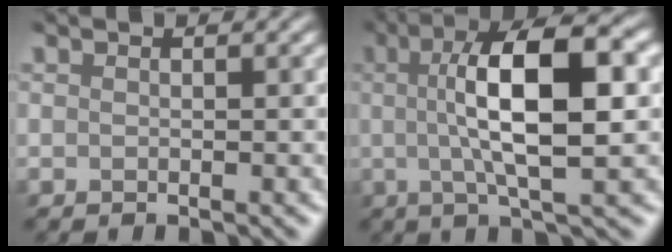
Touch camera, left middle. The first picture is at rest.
{"total": 9.5, "force": [1.5, 2.2, 9.1], "torque": [-0.128, 0.023, 0.022]}